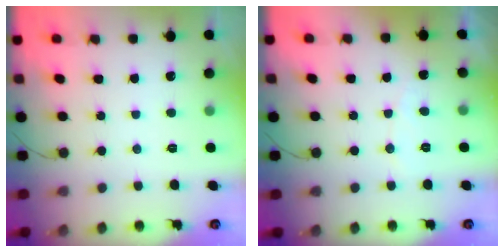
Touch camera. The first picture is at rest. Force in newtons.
{"total": 3.9, "press": 3.9, "slide": 0.2}